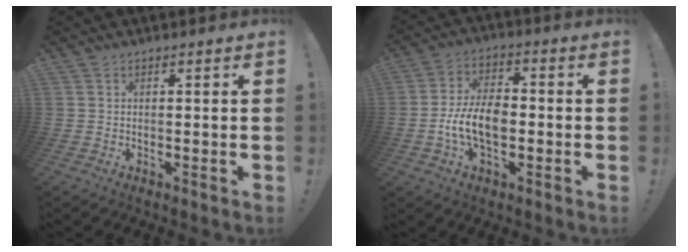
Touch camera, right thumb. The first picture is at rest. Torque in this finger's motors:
{"motor_torque": [1.02, 1.02, 0.00, 0.00, 0.16]}